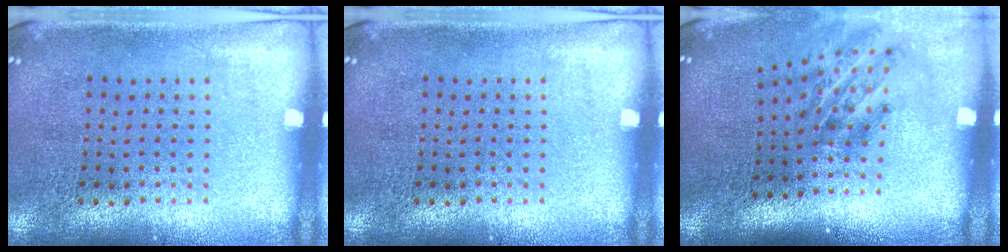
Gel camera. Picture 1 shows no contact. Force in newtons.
{"total": 0.0}
{"total": 1.9, "press": 1.2, "slide": 1.5}